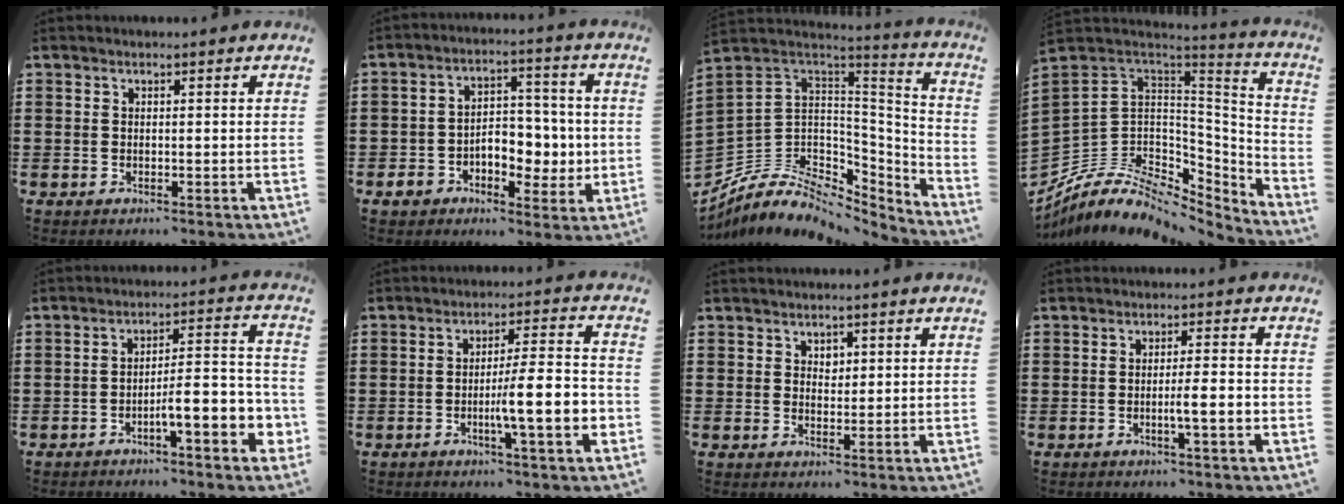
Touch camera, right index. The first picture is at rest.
{"total": 6.7, "force": [-1.4, 5.5, 3.5], "torque": [-0.058, 0.011, -0.027]}
{"total": 7.7, "force": [-3.7, 5.7, 3.7], "torque": [-0.103, -0.019, -0.066]}
{"total": 9.0, "force": [-4.5, 6.2, 4.7], "torque": [-0.124, -0.012, -0.084]}
{"total": 7.4, "force": [-3.7, 1.6, 6.2], "torque": [-0.094, -0.012, -0.067]}
{"total": 9.5, "force": [-2.6, 1.3, 9.0], "torque": [-0.131, -0.007, -0.048]}
{"total": 1.5, "force": [0.9, 1.0, 0.7], "torque": [-0.008, 0.003, 0.014]}
{"total": 3.8, "force": [-1.1, 0.2, 3.6], "torque": [-0.062, -0.002, -0.021]}